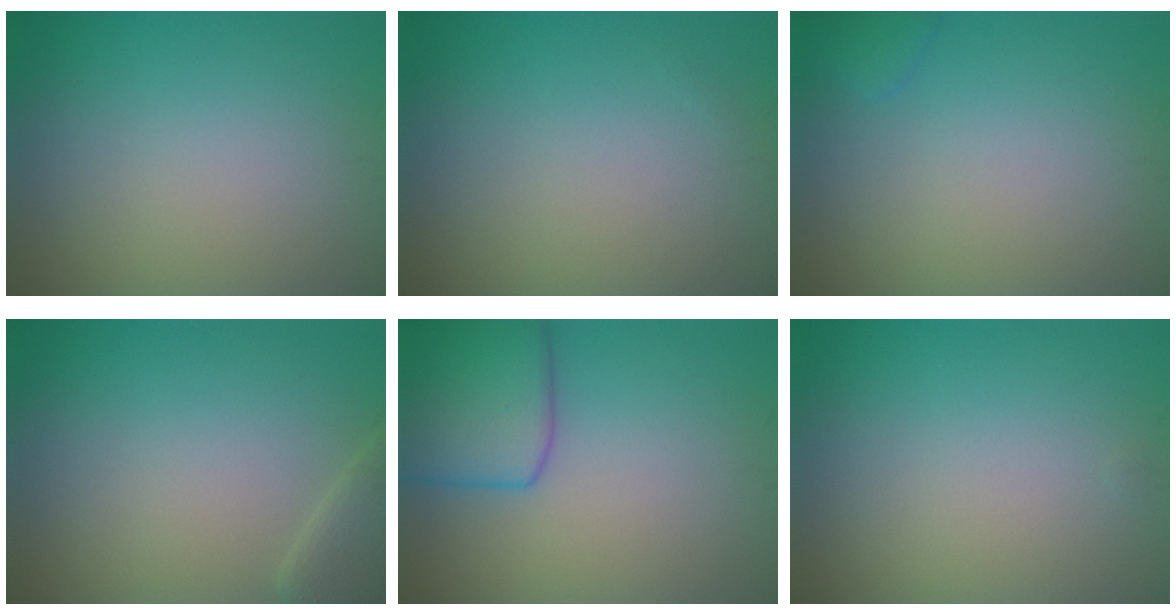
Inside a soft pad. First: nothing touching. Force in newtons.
{"total": 0.0}
{"total": 0.8, "press": 0.8, "slide": 0.1}
{"total": 2.5, "press": 2.5, "slide": 0.1}
{"total": 6.4, "press": 6.4, "slide": 0.3}
{"total": 0.0}